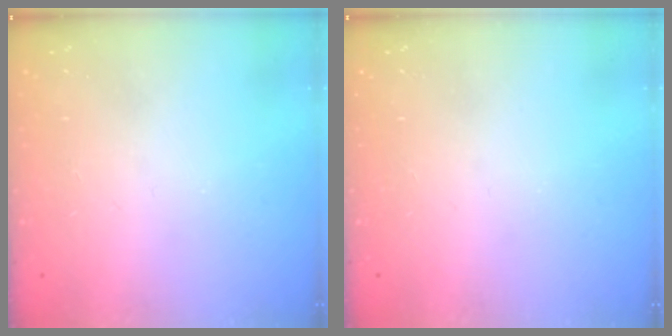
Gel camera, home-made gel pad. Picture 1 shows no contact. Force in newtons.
{"total": 0.0}